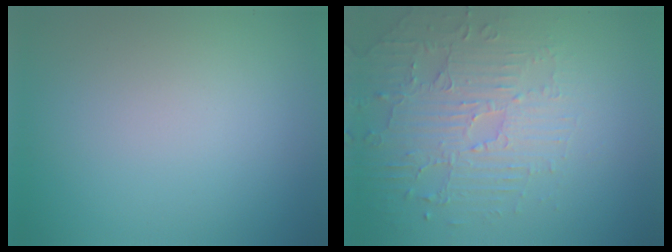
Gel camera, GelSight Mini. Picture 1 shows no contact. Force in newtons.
{"total": 4.6, "press": 3.7, "slide": 2.6}